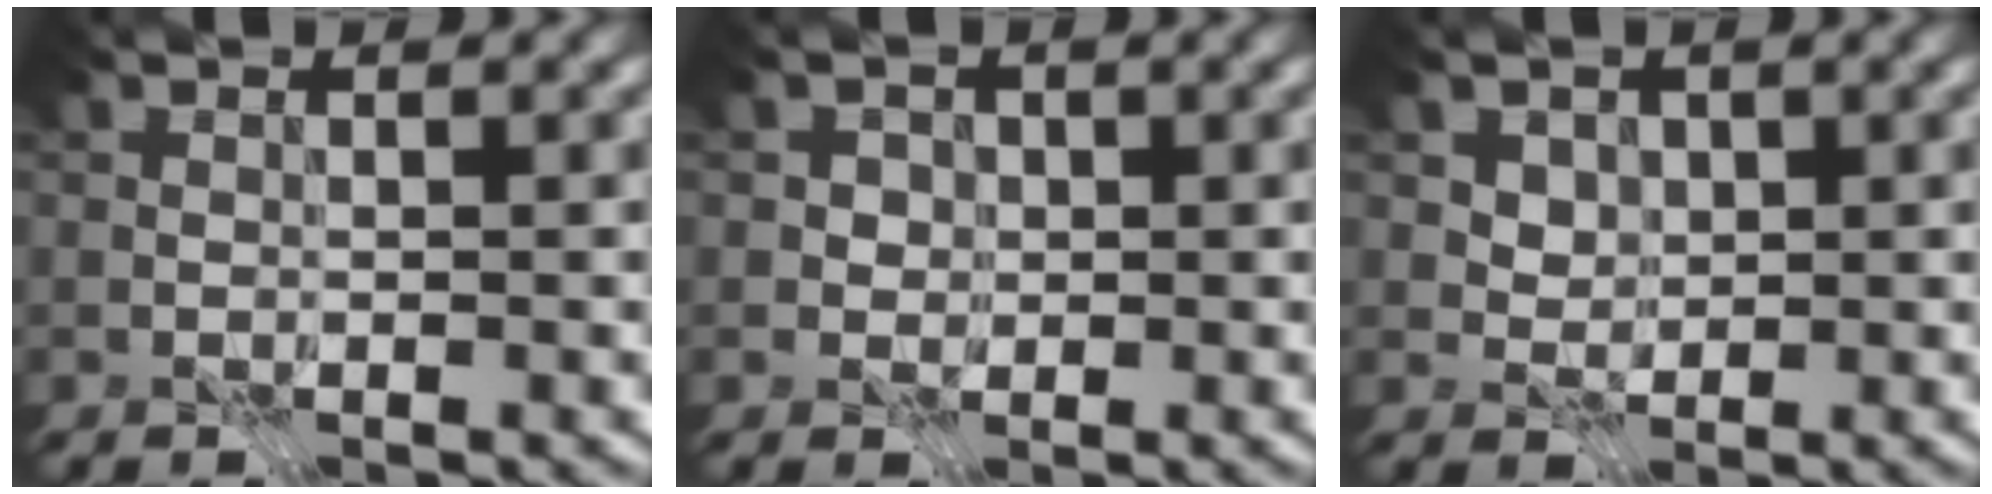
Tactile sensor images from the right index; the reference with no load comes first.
{"total": 1.7, "force": [0.5, 1.5, 0.5], "torque": [0.003, 0.001, 0.010]}
{"total": 3.0, "force": [1.6, 2.2, 1.3], "torque": [-0.042, -0.004, 0.045]}